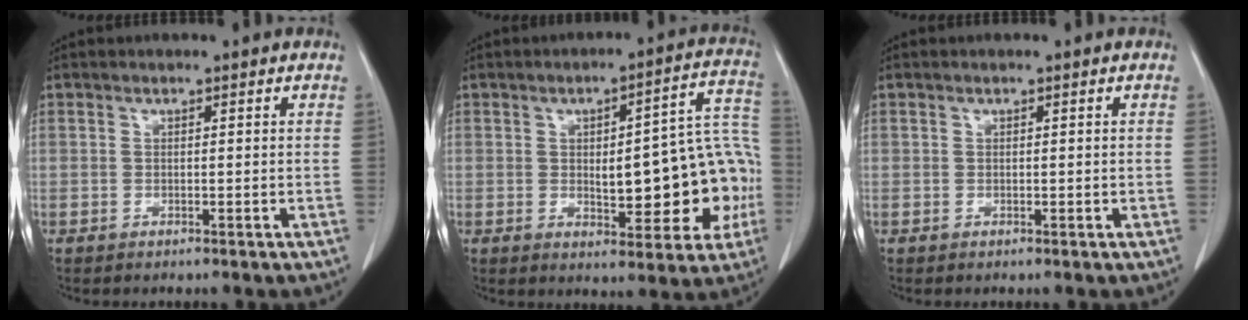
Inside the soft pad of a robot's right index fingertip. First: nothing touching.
{"total": 16.4, "force": [-2.1, 5.3, 15.4], "torque": [-0.172, 0.041, -0.015]}
{"total": 0.0}